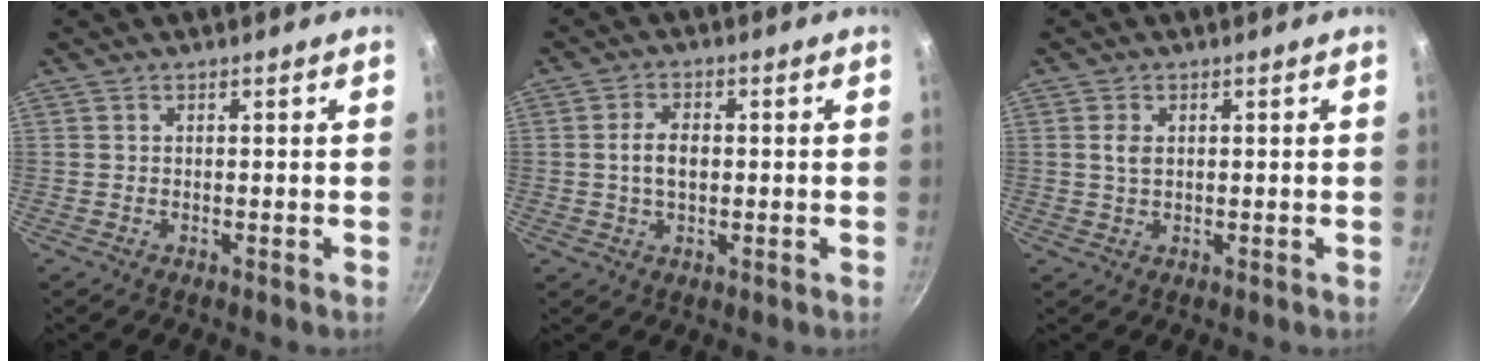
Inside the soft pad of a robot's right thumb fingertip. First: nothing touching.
{"total": 4.9, "force": [0.1, 2.9, 3.9], "torque": [-0.061, 0.009, -0.003]}
{"total": 2.3, "force": [0.5, 1.4, 1.8], "torque": [-0.033, -0.002, 0.011]}